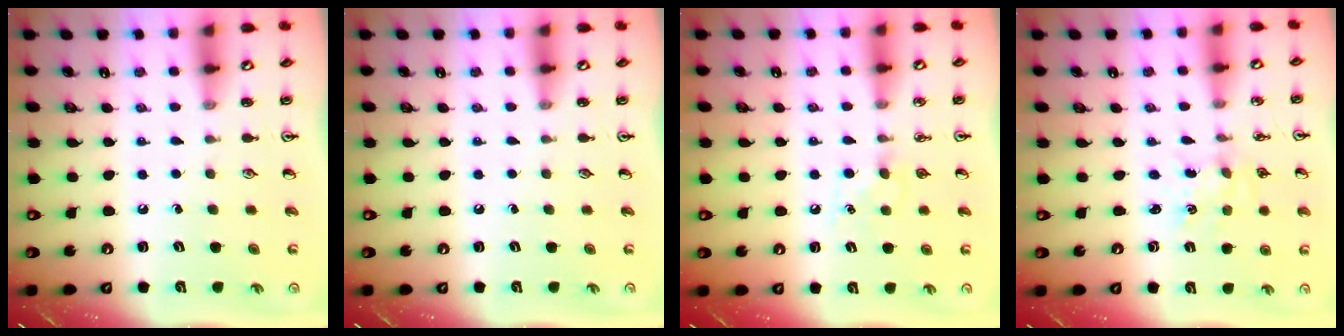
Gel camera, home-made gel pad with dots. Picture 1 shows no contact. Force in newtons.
{"total": 0.0}
{"total": 6.1, "press": 6.0, "slide": 0.5}
{"total": 1.6, "press": 1.6, "slide": 0.3}